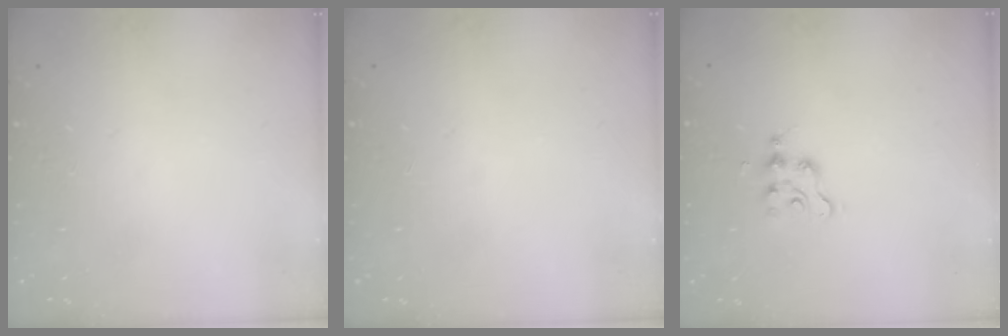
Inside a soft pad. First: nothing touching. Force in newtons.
{"total": 0.7, "press": 0.7, "slide": 0.2}
{"total": 2.6, "press": 2.6, "slide": 0.3}